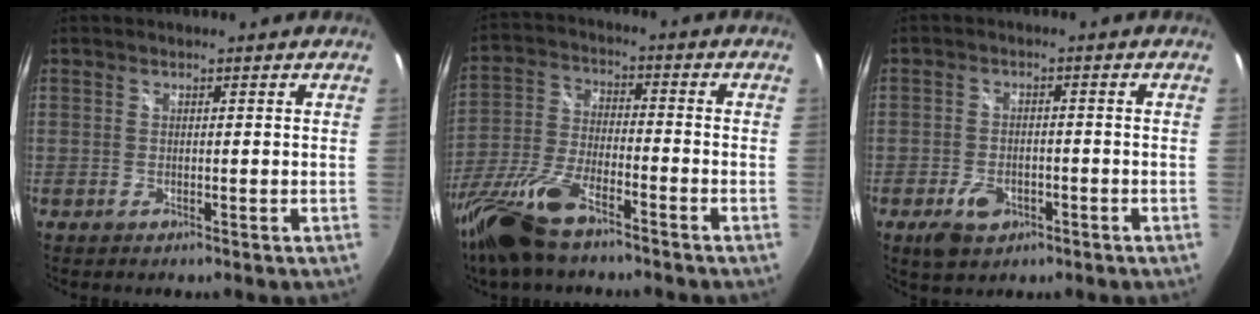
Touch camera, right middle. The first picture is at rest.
{"total": 15.6, "force": [-11.2, 4.9, 9.7], "torque": [-0.215, -0.032, -0.219]}
{"total": 5.8, "force": [-3.1, 3.6, 3.3], "torque": [-0.078, -0.002, -0.048]}